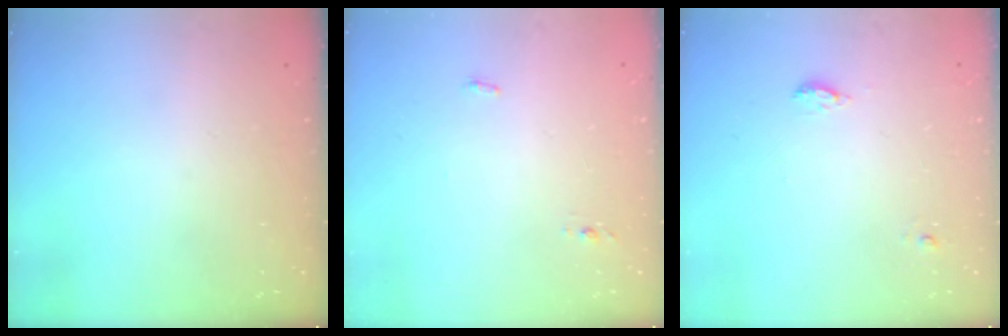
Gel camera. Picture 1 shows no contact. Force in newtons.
{"total": 3.4, "press": 3.2, "slide": 1.1}
{"total": 5.3, "press": 5.0, "slide": 1.7}